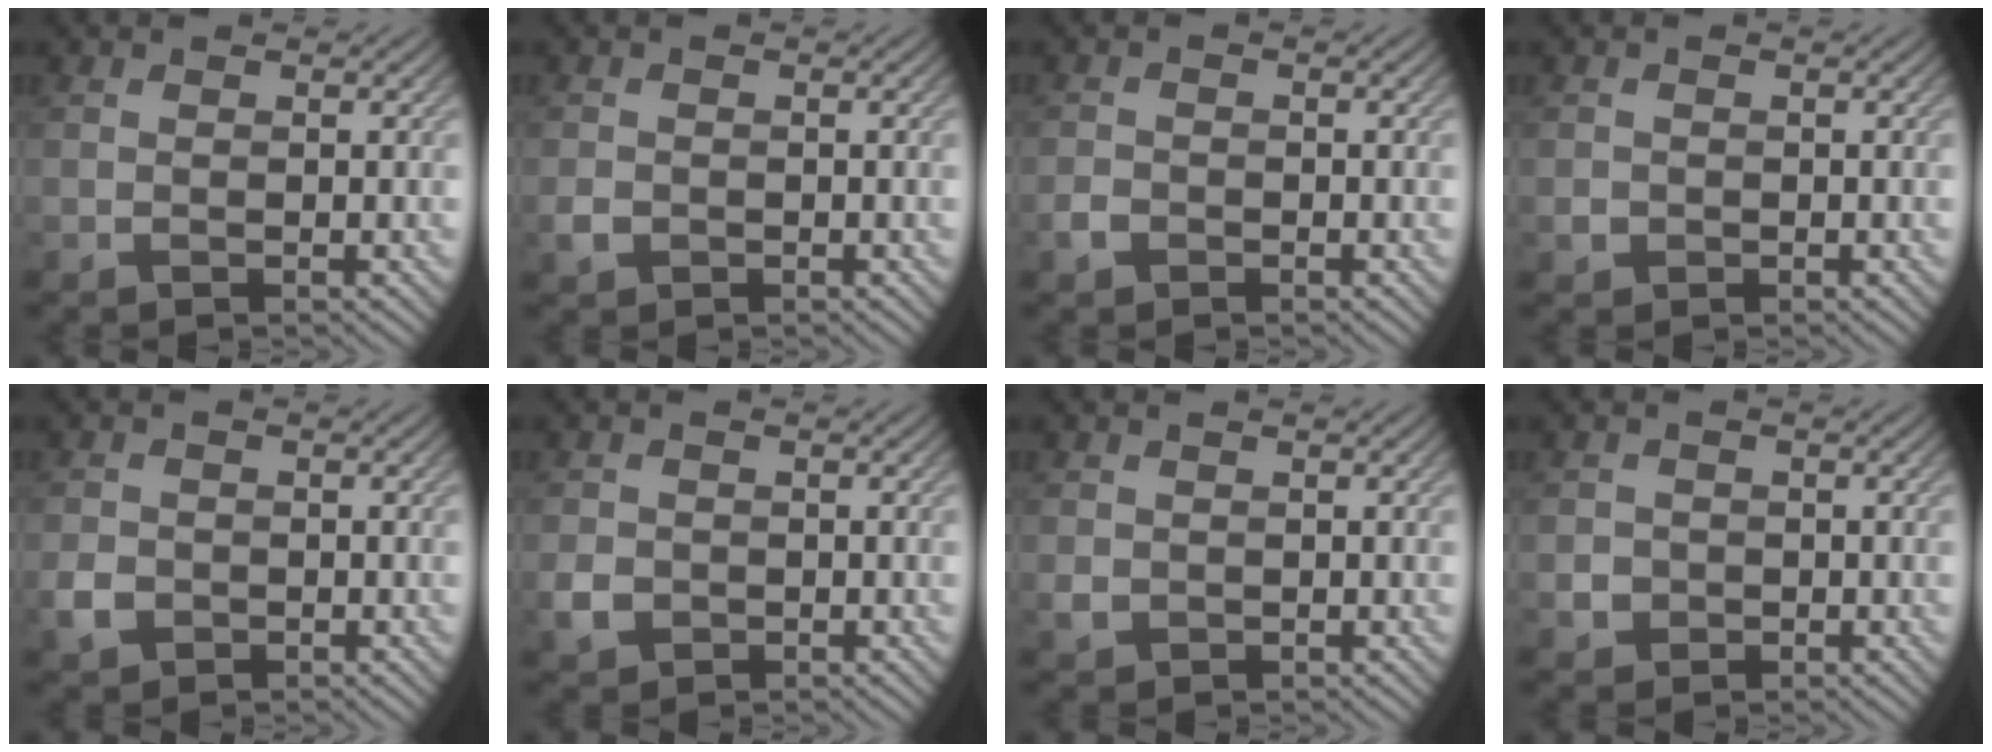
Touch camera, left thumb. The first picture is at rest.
{"total": 1.5, "force": [-0.6, 1.2, 0.6], "torque": [-0.015, -0.006, -0.015]}
{"total": 1.6, "force": [-1.0, 1.1, 0.6], "torque": [-0.012, -0.001, -0.023]}
{"total": 1.1, "force": [-0.3, 1.0, 0.3], "torque": [-0.003, -0.006, -0.009]}
{"total": 2.6, "force": [-1.1, 2.1, 1.1], "torque": [-0.026, -0.006, -0.025]}
{"total": 2.5, "force": [-0.8, 2.2, 1.0], "torque": [-0.026, -0.007, -0.017]}
{"total": 1.4, "force": [0.0, 1.3, 0.5], "torque": [-0.014, -0.006, 0.002]}
{"total": 2.1, "force": [-0.6, 2.0, 0.4], "torque": [-0.005, -0.007, -0.011]}